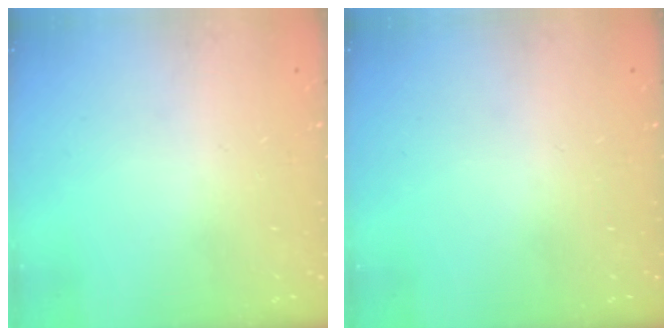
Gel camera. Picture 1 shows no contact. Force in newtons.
{"total": 0.0}